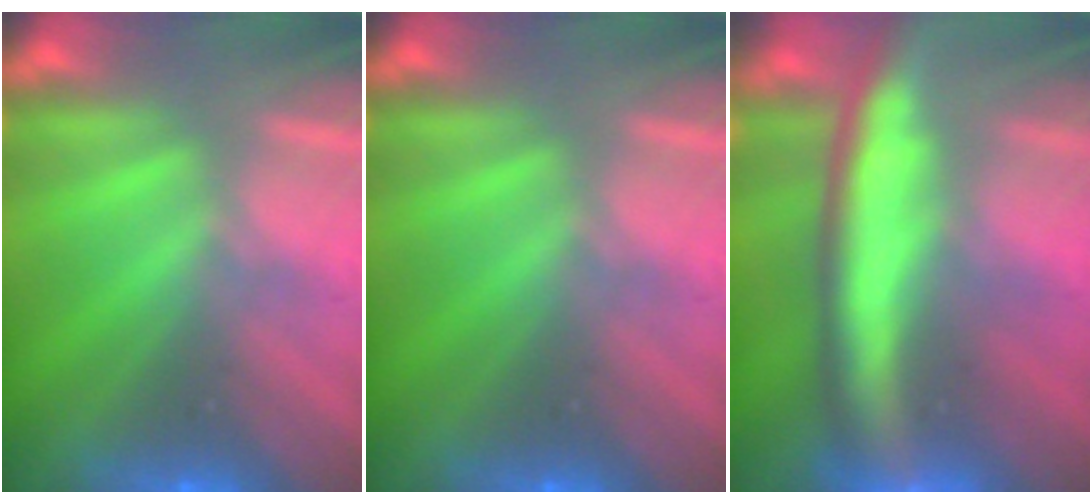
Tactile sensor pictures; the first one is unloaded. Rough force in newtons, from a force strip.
{"total": 0.0}
{"total": 9.1}